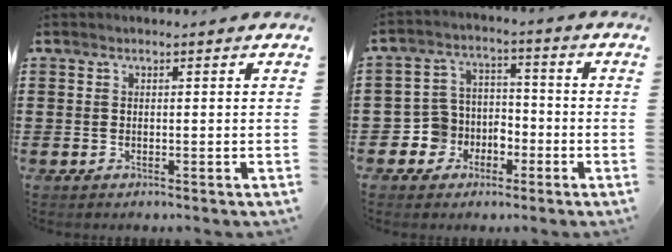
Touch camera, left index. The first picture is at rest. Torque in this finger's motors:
{"motor_torque": [0.20, 0.55, 0.30, 0.00]}